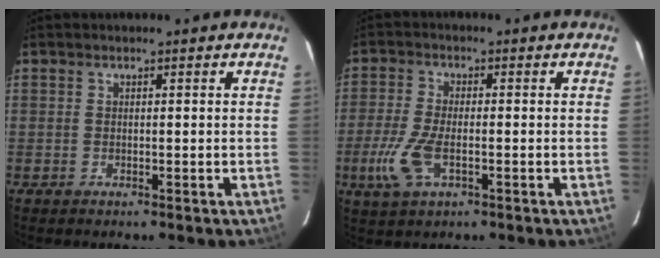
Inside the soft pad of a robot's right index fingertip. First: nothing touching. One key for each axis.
{"total": 7.8, "fx": -2.8, "fy": 3.3, "fz": 6.5, "tx": -0.152, "ty": -0.009, "tz": -0.054}